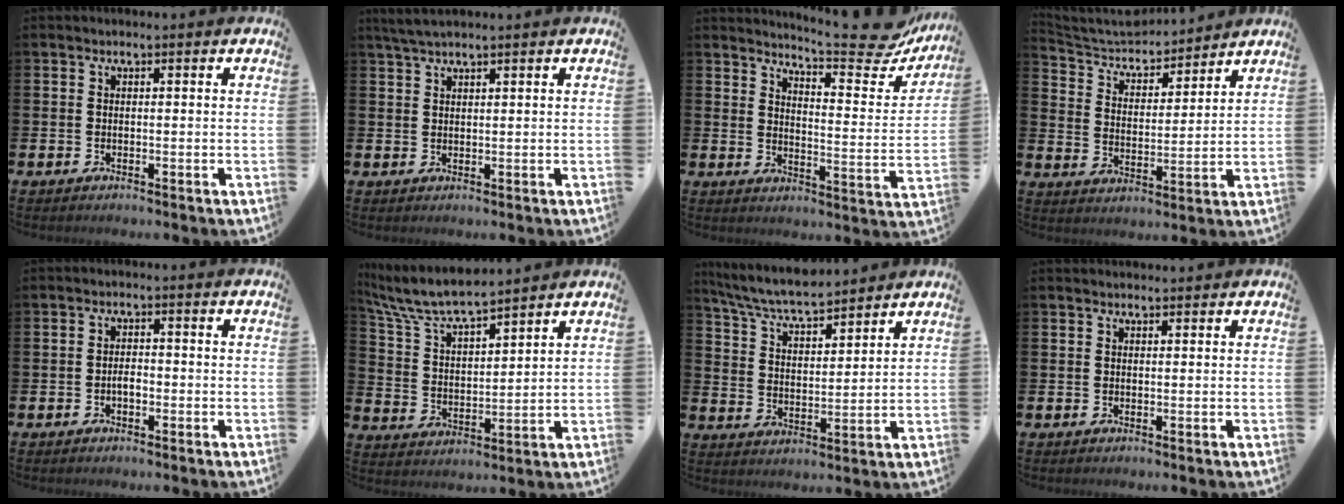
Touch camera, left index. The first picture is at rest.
{"total": 2.5, "force": [2.2, 0.3, 1.2], "torque": [-0.032, 0.005, 0.043]}
{"total": 8.3, "force": [7.8, 0.6, 2.8], "torque": [-0.043, -0.069, 0.130]}
{"total": 5.8, "force": [5.5, 1.5, 0.8], "torque": [-0.050, -0.040, 0.093]}
{"total": 1.7, "force": [-0.5, 0.9, 1.4], "torque": [-0.013, -0.001, -0.013]}
{"total": 7.9, "force": [7.3, 1.0, 2.7], "torque": [-0.087, -0.041, 0.130]}
{"total": 7.0, "force": [6.6, 0.8, 2.2], "torque": [-0.072, -0.036, 0.117]}
{"total": 0.9, "force": [0.9, 0.2, 0.2], "torque": [0.007, -0.002, 0.013]}